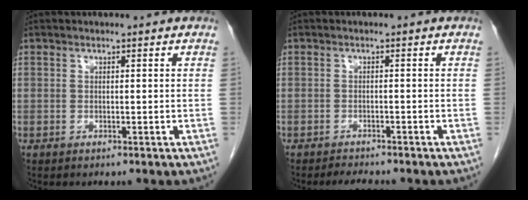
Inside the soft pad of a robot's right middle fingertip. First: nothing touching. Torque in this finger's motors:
{"motor_torque": [0.41, -0.24, 0.02, 0.01]}